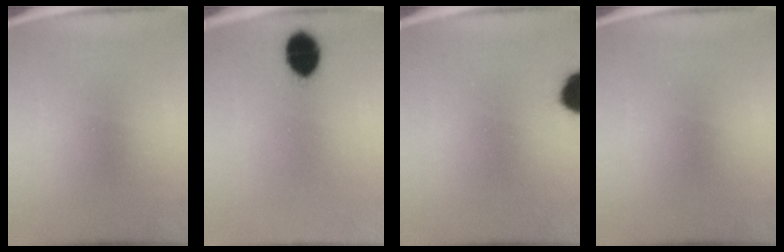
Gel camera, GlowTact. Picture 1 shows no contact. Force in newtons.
{"total": 8.4}
{"total": 11.1}
{"total": 0.0}